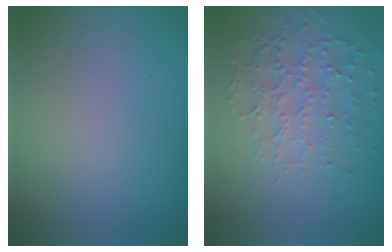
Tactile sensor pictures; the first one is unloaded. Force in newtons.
{"total": 4.9, "press": 3.5, "slide": 3.4}